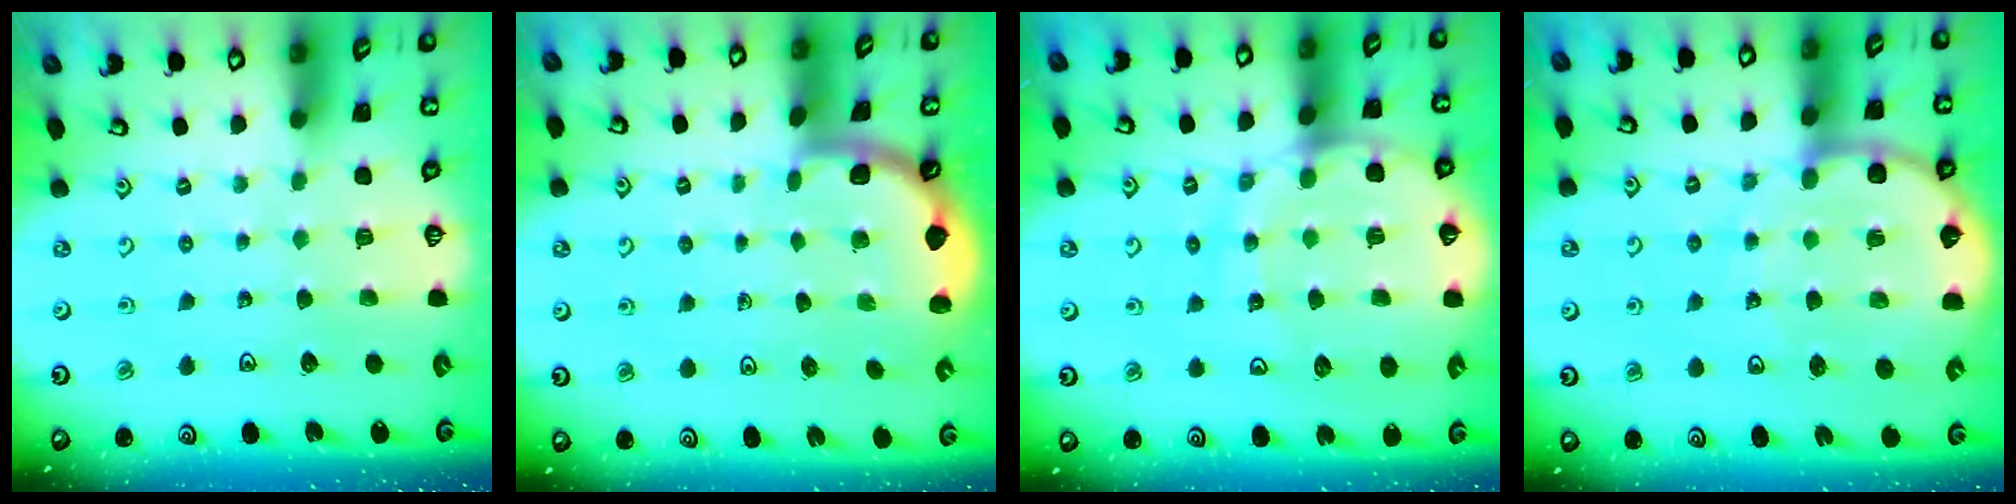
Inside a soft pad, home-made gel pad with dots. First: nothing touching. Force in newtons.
{"total": 1.8, "press": 1.8, "slide": 0.1}
{"total": 16.0, "press": 15.9, "slide": 1.9}
{"total": 10.3, "press": 10.1, "slide": 2.1}